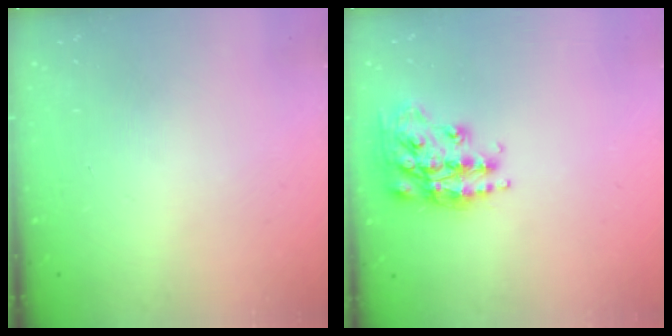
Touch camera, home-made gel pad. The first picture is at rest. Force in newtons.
{"total": 17.2, "press": 17.2, "slide": 1.4}